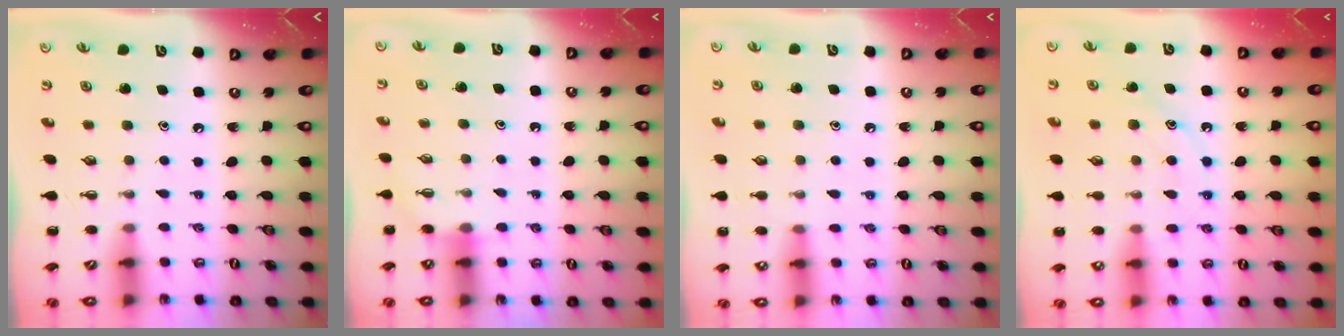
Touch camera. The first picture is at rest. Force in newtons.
{"total": 3.4, "press": 3.3, "slide": 1.0}
{"total": 7.8, "press": 7.5, "slide": 2.3}
{"total": 11.5, "press": 11.4, "slide": 1.1}